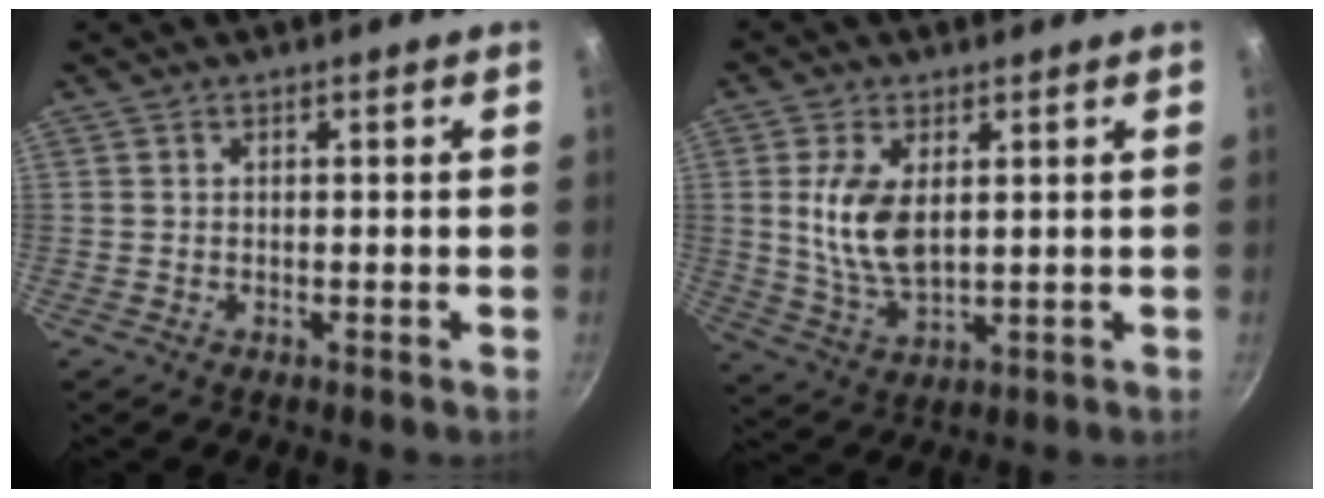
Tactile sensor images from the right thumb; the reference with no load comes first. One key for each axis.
{"total": 9.8, "fx": 1.9, "fy": 5.2, "fz": 8.1, "tx": -0.157, "ty": -0.017, "tz": 0.044}